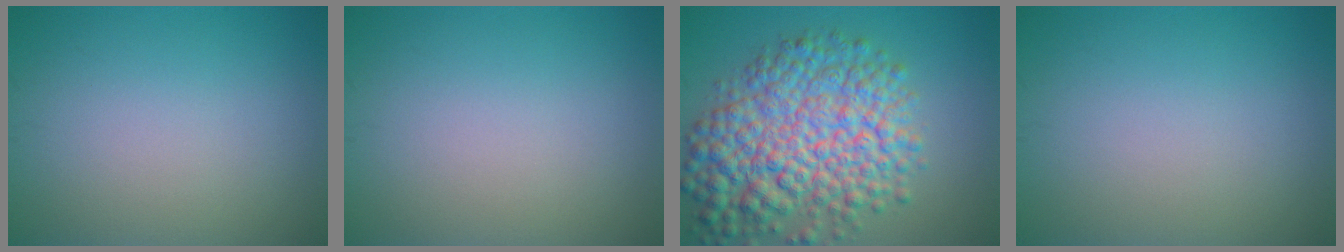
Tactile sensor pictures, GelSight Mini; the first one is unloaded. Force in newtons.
{"total": 0.0}
{"total": 10.3, "press": 10.2, "slide": 0.3}
{"total": 0.0}